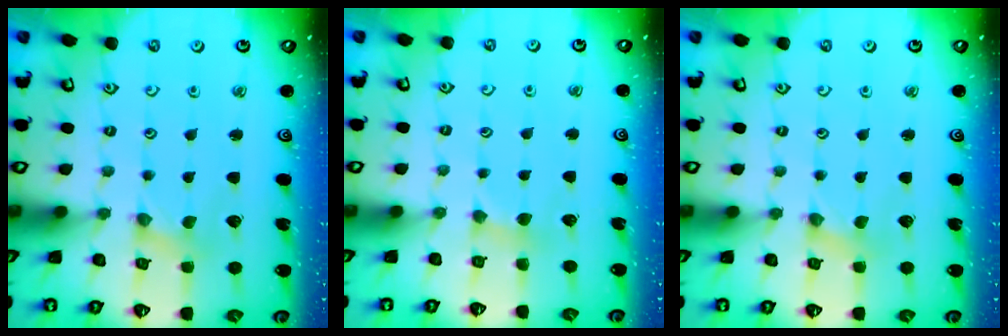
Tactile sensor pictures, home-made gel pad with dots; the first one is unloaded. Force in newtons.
{"total": 1.8, "press": 1.8, "slide": 0.3}
{"total": 0.0}